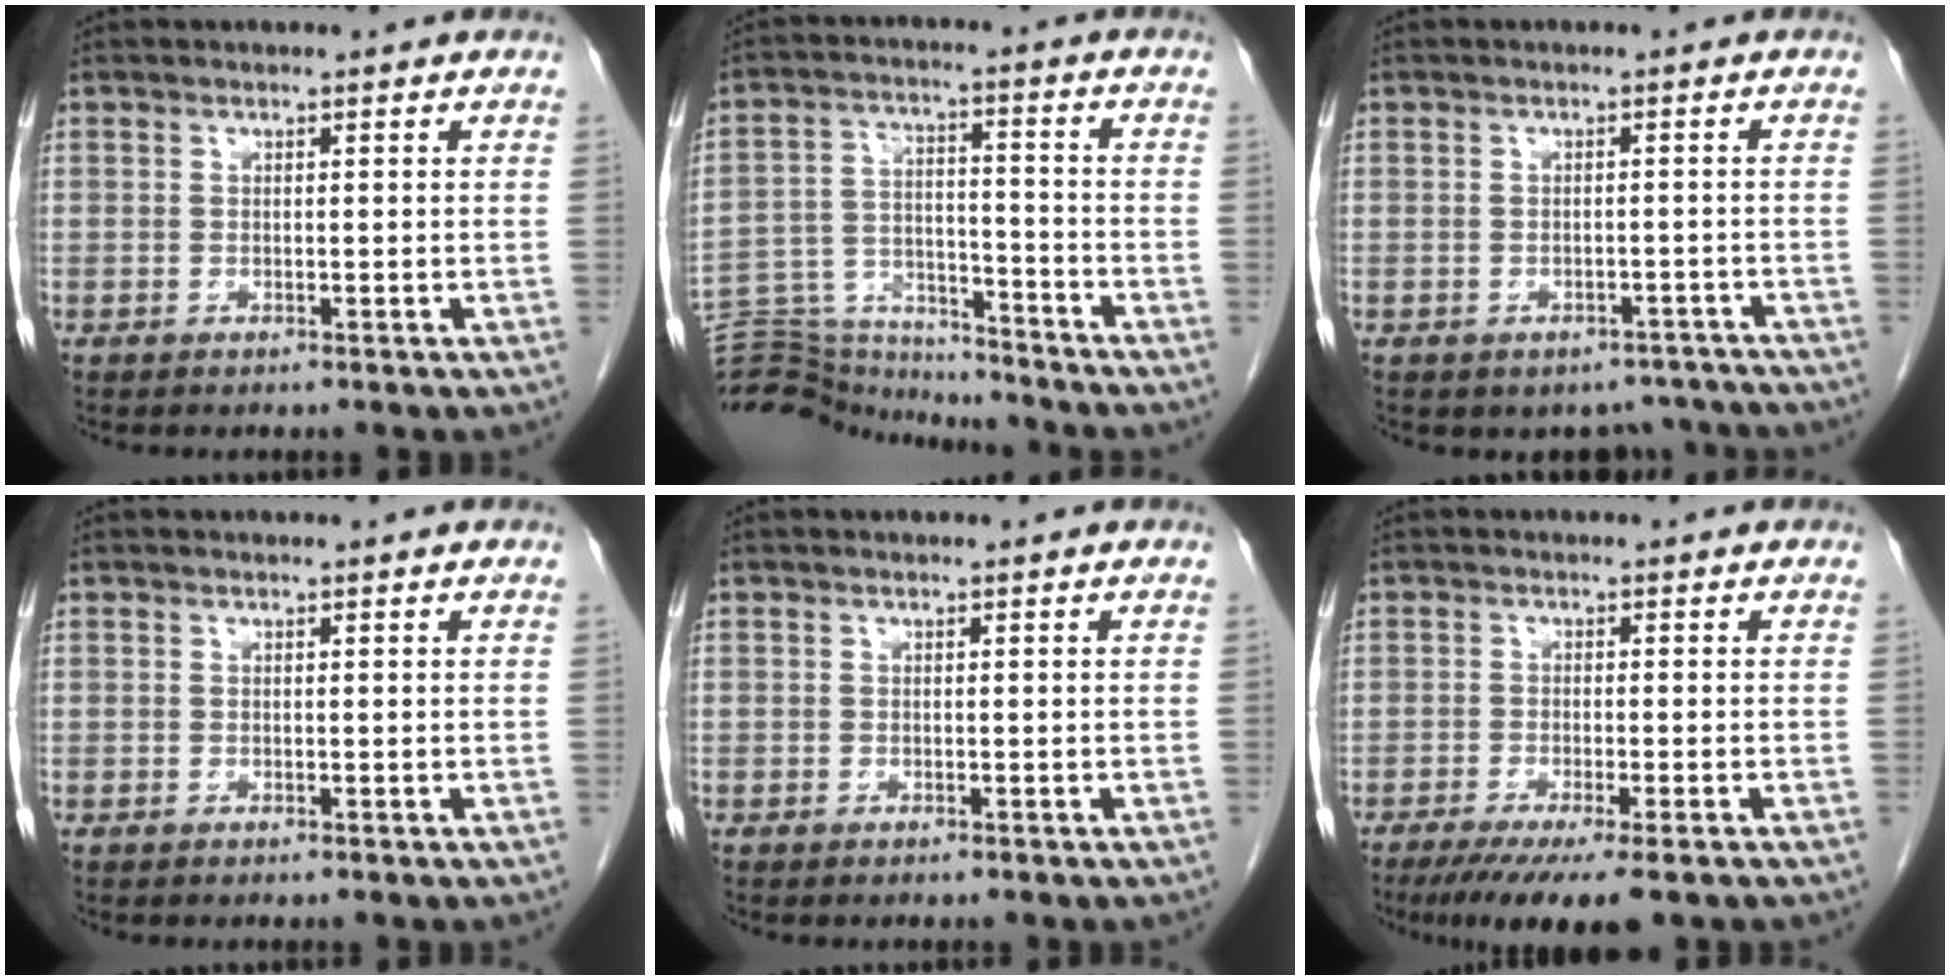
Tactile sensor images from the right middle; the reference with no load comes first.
{"total": 15.9, "force": [-15.6, 2.3, 2.4], "torque": [-0.052, 0.031, -0.249]}
{"total": 5.6, "force": [-4.7, 3.1, 0.2], "torque": [0.017, 0.017, -0.053]}
{"total": 0.0}
{"total": 0.0}
{"total": 8.4, "force": [-5.9, 0.8, 5.9], "torque": [-0.085, -0.018, -0.093]}